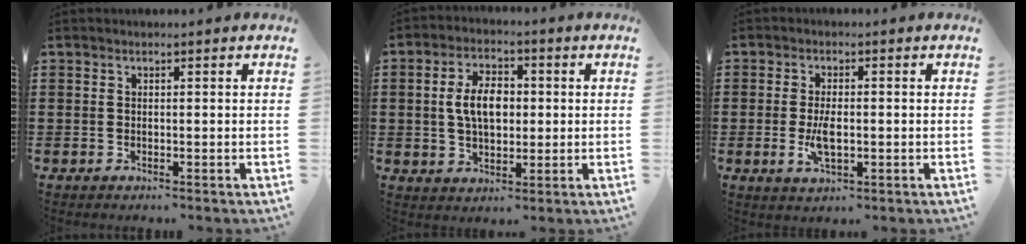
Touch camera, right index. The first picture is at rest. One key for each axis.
{"total": 6.9, "fx": 0.3, "fy": 4.1, "fz": 5.6, "tx": -0.119, "ty": 0.007, "tz": -0.003}
{"total": 4.4, "fx": -0.6, "fy": 1.9, "fz": 4.0, "tx": -0.084, "ty": -0.003, "tz": -0.014}